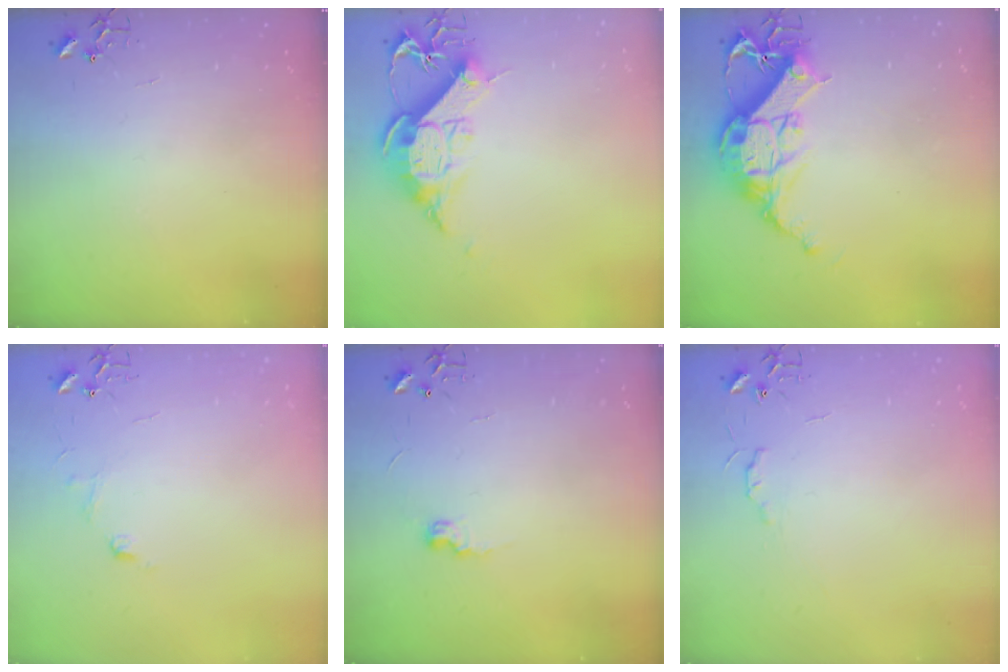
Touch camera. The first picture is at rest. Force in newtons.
{"total": 13.9, "press": 13.9, "slide": 1.1}
{"total": 15.3, "press": 15.2, "slide": 1.3}
{"total": 6.6, "press": 6.5, "slide": 0.7}
{"total": 6.0, "press": 6.0, "slide": 0.5}
{"total": 4.3, "press": 4.2, "slide": 0.6}